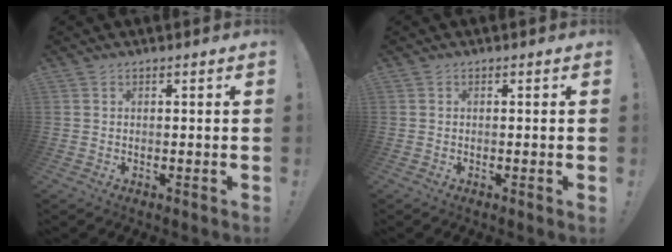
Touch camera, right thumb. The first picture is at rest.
{"total": 0.7, "force": [-0.2, -0.3, 0.6], "torque": [-0.018, 0.003, -0.003]}